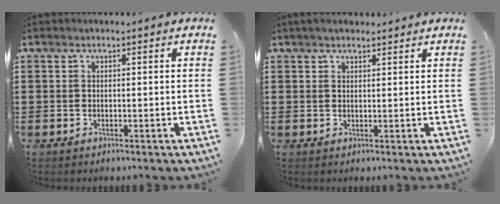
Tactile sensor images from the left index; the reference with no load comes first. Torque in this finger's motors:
{"motor_torque": [0.90, 0.77, 0.03, 0.03]}